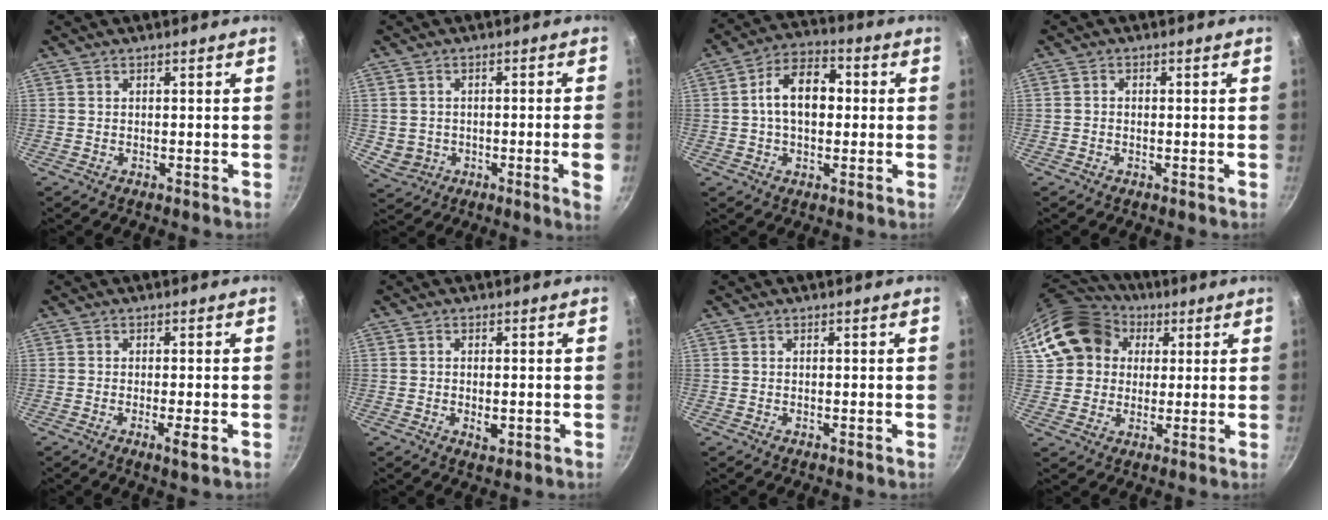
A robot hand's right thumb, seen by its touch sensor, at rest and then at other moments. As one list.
[{"total": 6.9, "force": [-1.0, 2.6, 6.4], "torque": [-0.090, 0.008, -0.003]}, {"total": 11.0, "force": [0.7, 7.2, 8.3], "torque": [-0.105, 0.028, -0.002]}, {"total": 0.8, "force": [-0.3, 0.7, 0.4], "torque": [-0.008, 0.004, -0.006]}, {"total": 3.2, "force": [-1.2, 0.4, 2.9], "torque": [-0.056, 0.001, -0.020]}, {"total": 2.7, "force": [-0.6, 1.4, 2.3], "torque": [-0.040, -0.003, -0.008]}, {"total": 0.0}, {"total": 15.2, "force": [4.4, 13.0, 6.5], "torque": [-0.095, 0.024, 0.073]}]